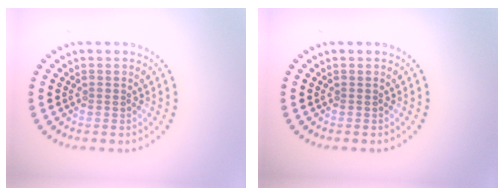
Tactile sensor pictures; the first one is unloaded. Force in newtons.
{"total": 0.0}